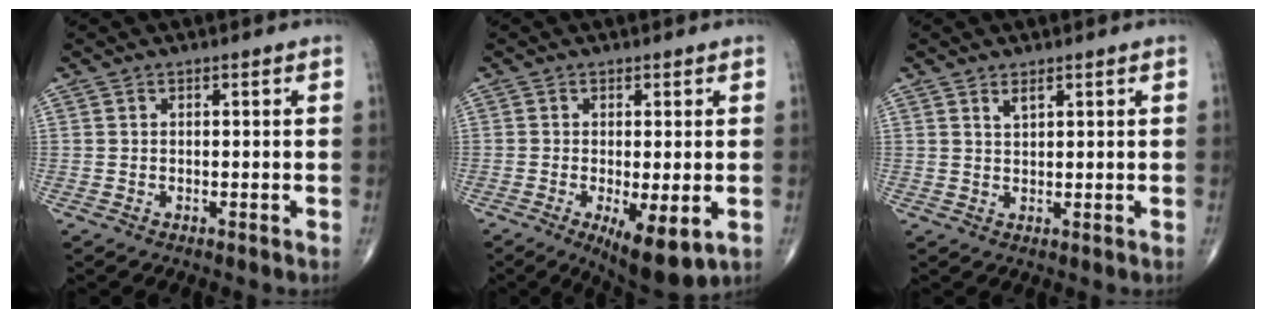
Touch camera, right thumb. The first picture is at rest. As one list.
[{"total": 8.9, "force": [-2.7, 3.0, 7.9], "torque": [-0.123, -0.022, -0.036]}, {"total": 1.7, "force": [1.2, 0.6, 1.1], "torque": [-0.018, -0.008, 0.024]}]